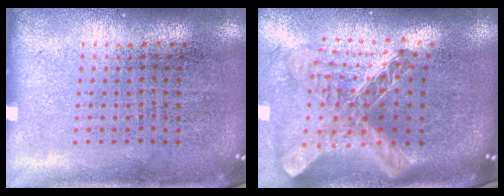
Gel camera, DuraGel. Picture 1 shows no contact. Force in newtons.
{"total": 2.8, "press": 2.1, "slide": 1.9}